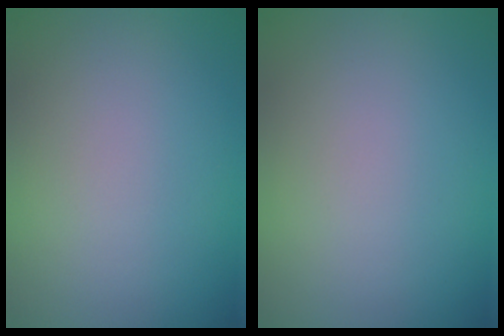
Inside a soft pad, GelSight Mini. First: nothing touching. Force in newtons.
{"total": 0.0}